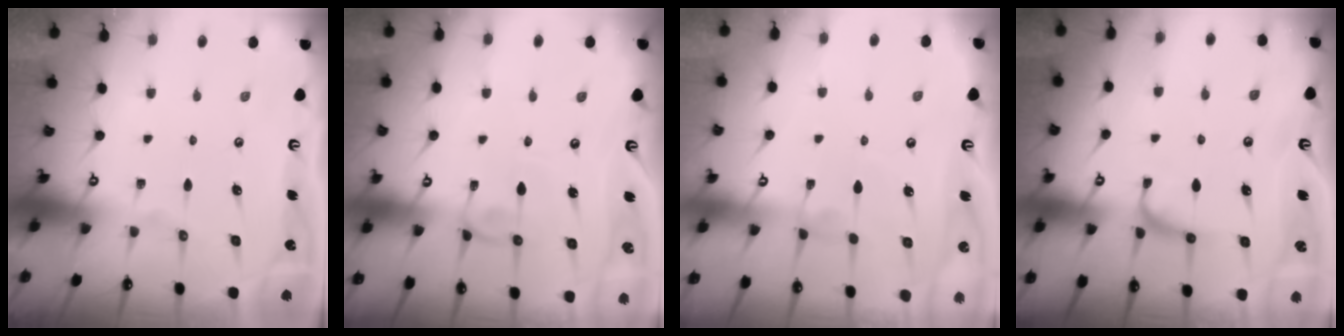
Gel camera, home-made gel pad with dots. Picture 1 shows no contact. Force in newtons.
{"total": 0.6, "press": 0.5, "slide": 0.3}
{"total": 2.8, "press": 2.7, "slide": 0.4}
{"total": 0.7, "press": 0.3, "slide": 0.6}